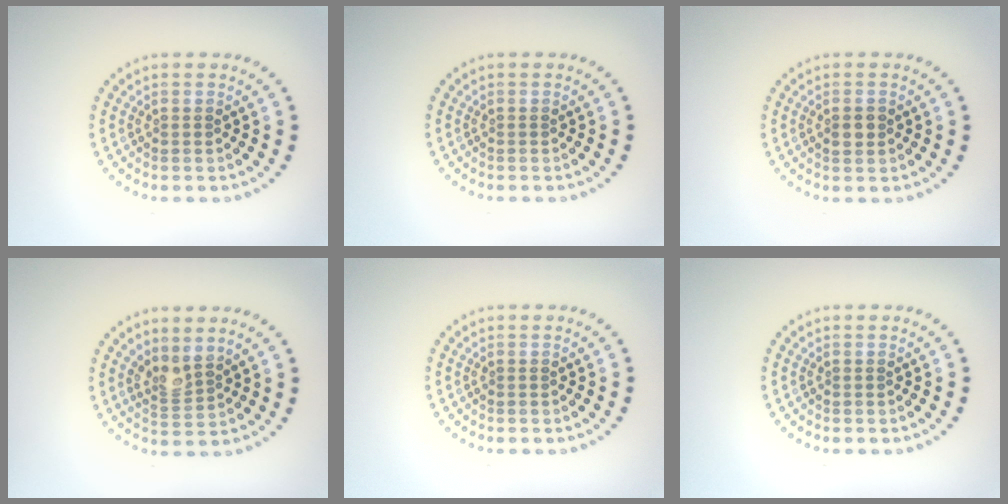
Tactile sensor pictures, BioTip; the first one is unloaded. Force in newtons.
{"total": 0.0}
{"total": 1.3, "press": 1.3, "slide": 0.1}
{"total": 2.1, "press": 1.6, "slide": 1.4}
{"total": 0.0}
{"total": 0.0}